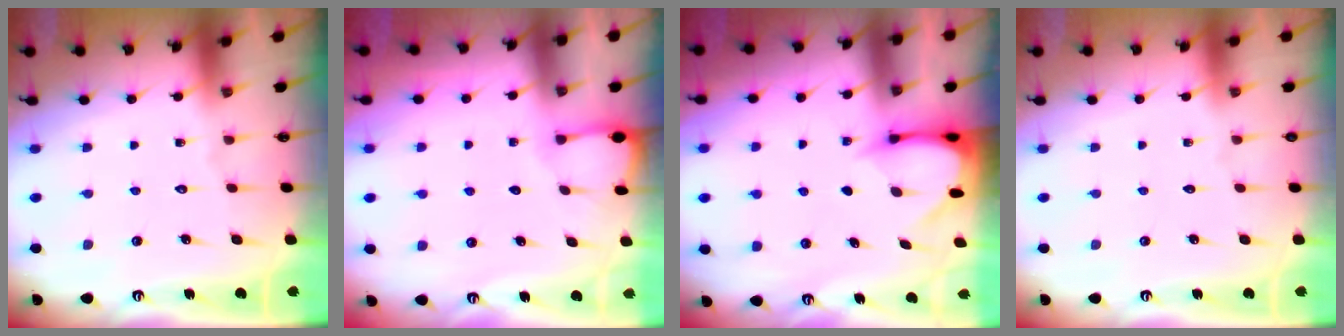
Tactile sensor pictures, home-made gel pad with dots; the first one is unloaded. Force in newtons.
{"total": 2.7, "press": 2.7, "slide": 0.3}
{"total": 3.4, "press": 3.4, "slide": 0.3}
{"total": 0.0}